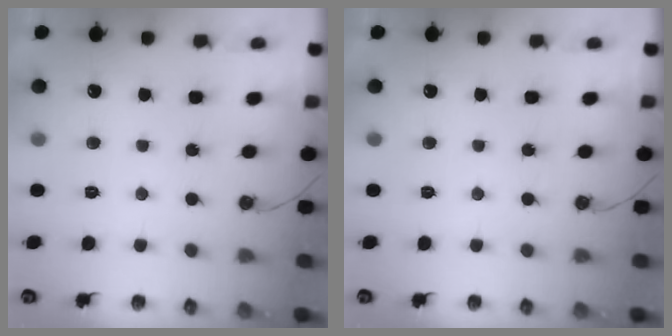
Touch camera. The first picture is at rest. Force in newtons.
{"total": 0.0}